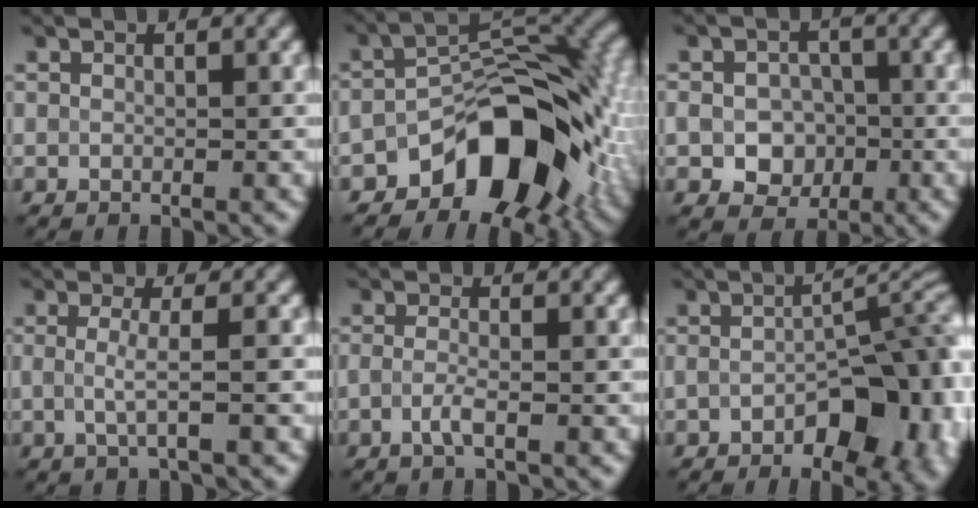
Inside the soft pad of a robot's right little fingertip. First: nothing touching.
{"total": 11.2, "force": [-4.6, 6.4, 7.9], "torque": [-0.099, 0.013, -0.077]}
{"total": 4.5, "force": [-1.2, 3.6, 2.4], "torque": [-0.048, -0.007, -0.019]}
{"total": 2.4, "force": [-0.2, 0.6, 2.4], "torque": [-0.043, -0.008, -0.009]}
{"total": 1.6, "force": [-0.6, 0.4, 1.4], "torque": [-0.029, -0.004, -0.016]}
{"total": 9.4, "force": [-2.3, 4.2, 8.1], "torque": [-0.104, -0.004, -0.034]}